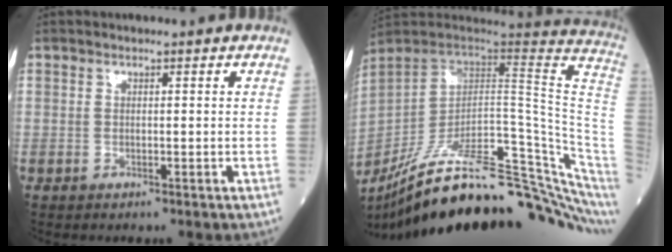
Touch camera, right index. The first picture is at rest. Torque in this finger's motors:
{"motor_torque": [0.00, -2.14, 1.05, 0.21]}